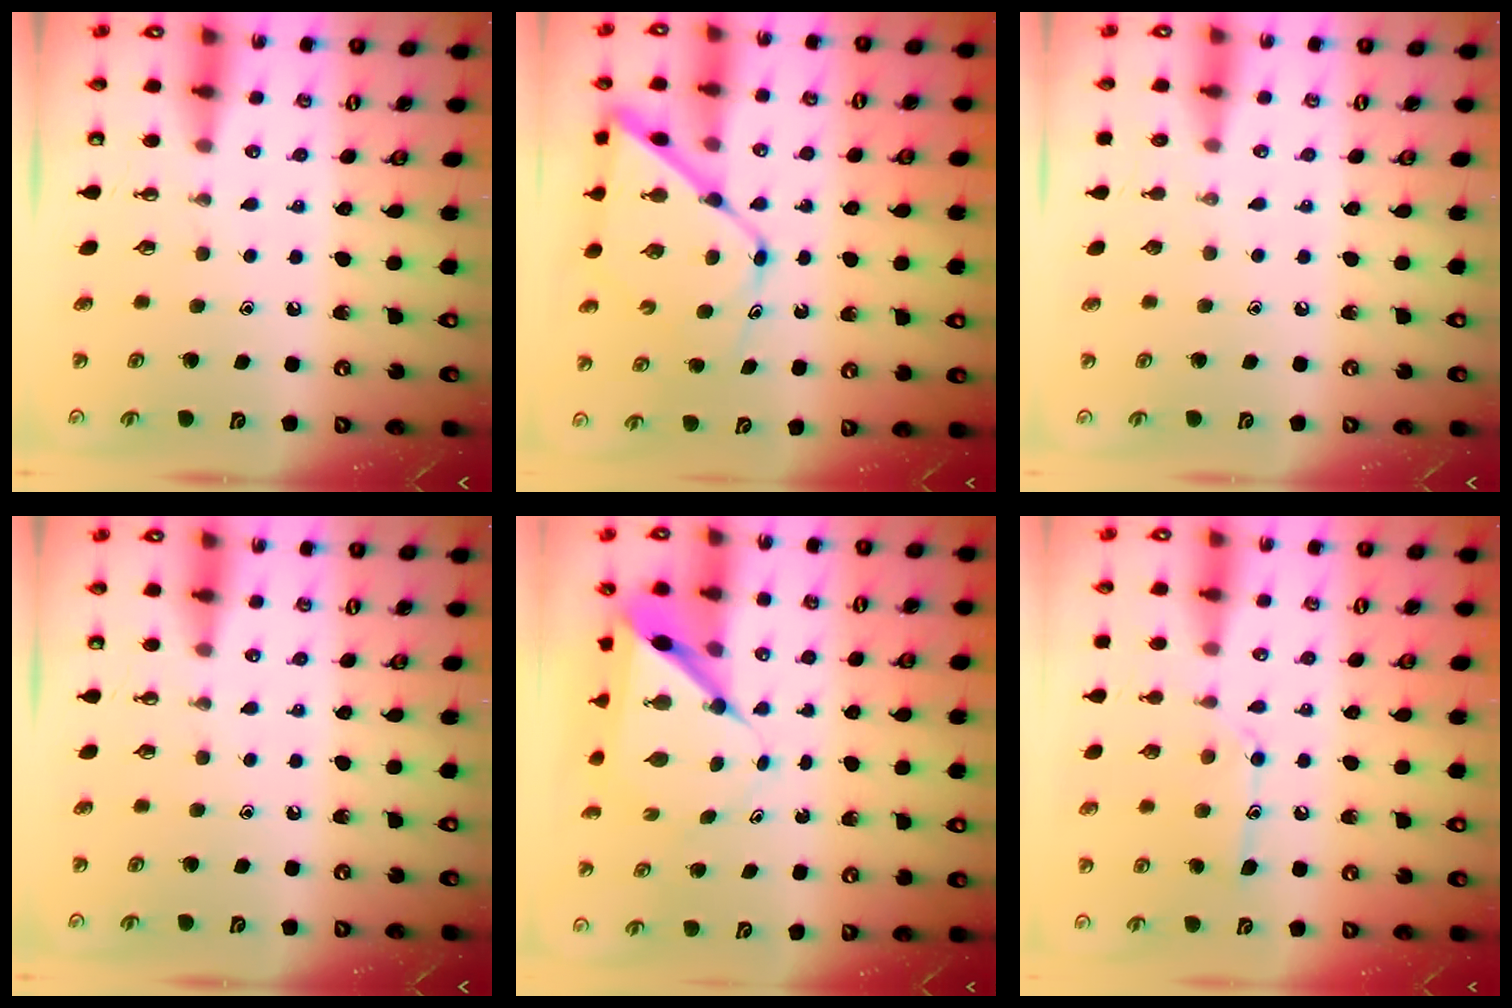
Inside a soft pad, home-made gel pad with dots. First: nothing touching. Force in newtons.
{"total": 12.6, "press": 12.6, "slide": 1.1}
{"total": 0.0}
{"total": 0.0}
{"total": 7.2, "press": 7.2, "slide": 0.5}
{"total": 10.2, "press": 10.2, "slide": 0.6}